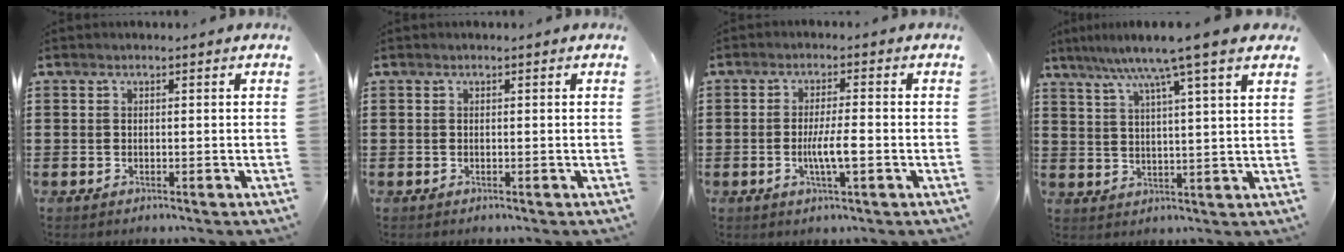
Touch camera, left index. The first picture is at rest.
{"total": 0.0}
{"total": 4.8, "force": [-1.0, 0.8, 4.6], "torque": [-0.085, -0.001, -0.022]}
{"total": 8.4, "force": [6.1, -0.5, 5.8], "torque": [-0.123, -0.024, 0.097]}